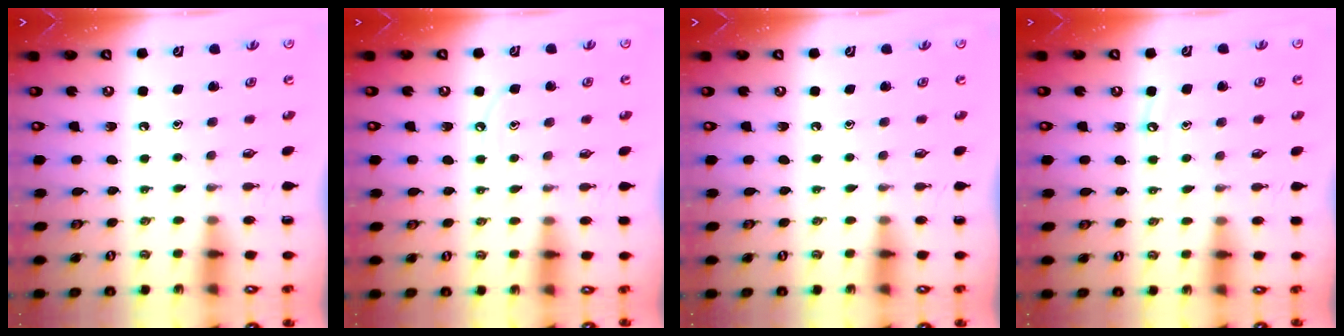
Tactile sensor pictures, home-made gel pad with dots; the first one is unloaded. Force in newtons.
{"total": 3.9, "press": 3.9, "slide": 0.4}
{"total": 0.0}
{"total": 5.1, "press": 5.0, "slide": 0.6}